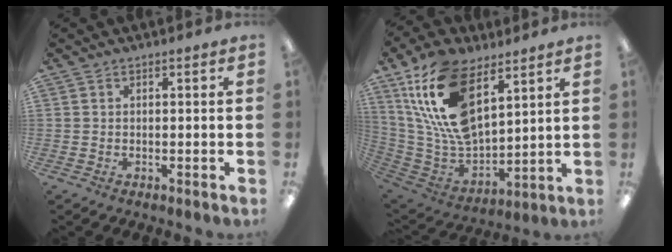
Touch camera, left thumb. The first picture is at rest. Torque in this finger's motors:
{"motor_torque": [0.68, 0.80, 1.40, -1.37, 0.26]}